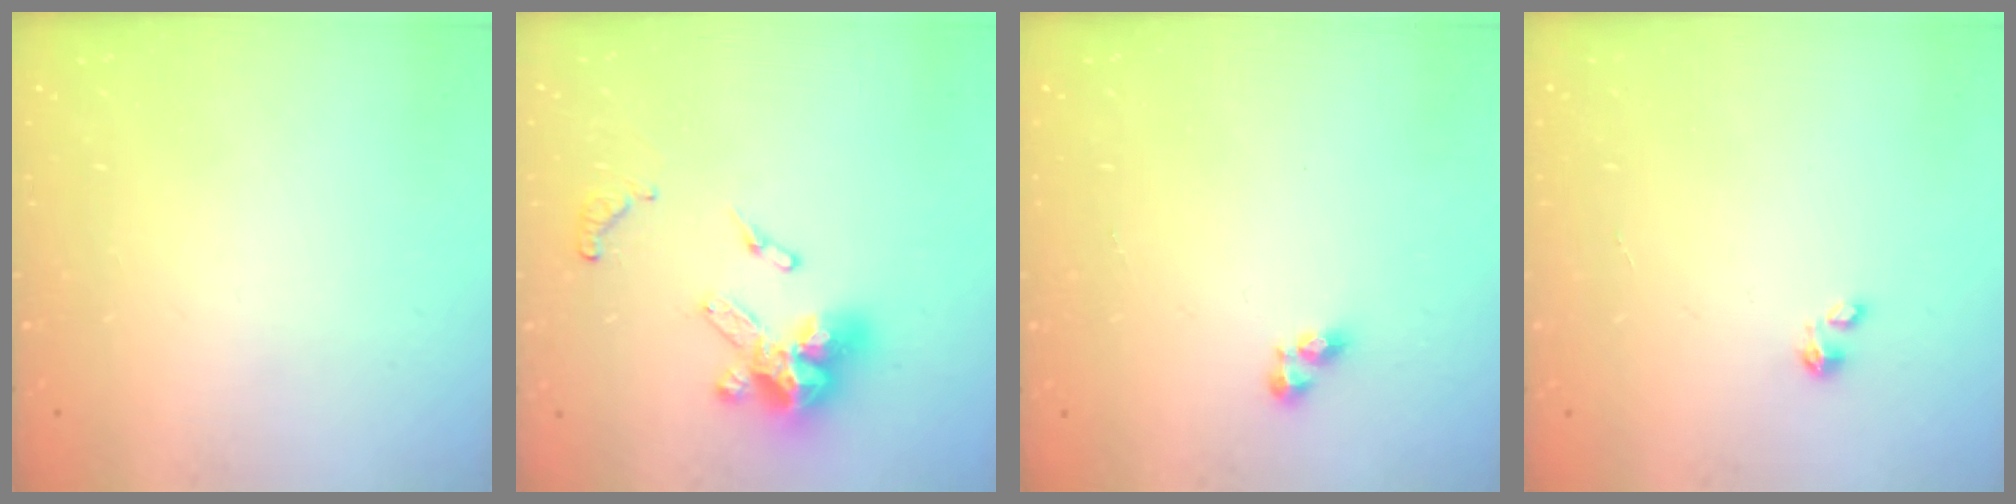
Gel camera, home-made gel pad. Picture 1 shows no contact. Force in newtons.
{"total": 14.8, "press": 14.8, "slide": 1.2}
{"total": 4.7, "press": 4.6, "slide": 0.6}
{"total": 0.0}